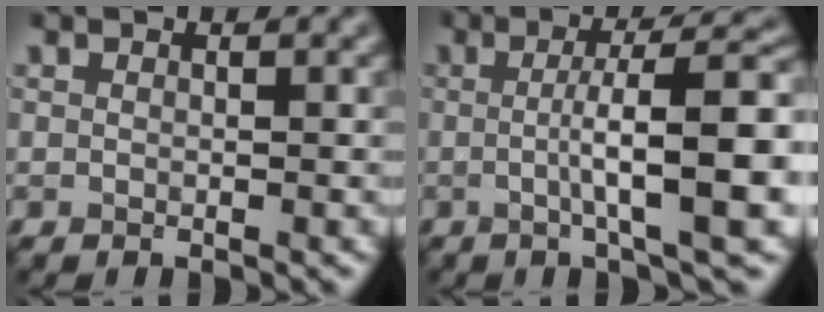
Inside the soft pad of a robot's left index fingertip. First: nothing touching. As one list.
[{"total": 9.1, "force": [-0.3, 1.8, 8.9], "torque": [-0.117, 0.010, -0.007]}]